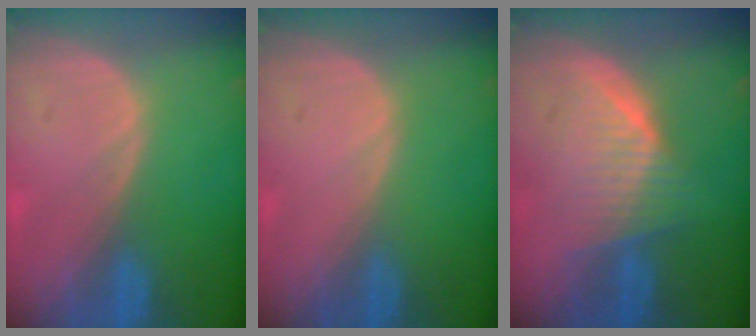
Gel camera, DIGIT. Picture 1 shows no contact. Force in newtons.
{"total": 0.0}
{"total": 6.5, "press": 6.2, "slide": 1.8}